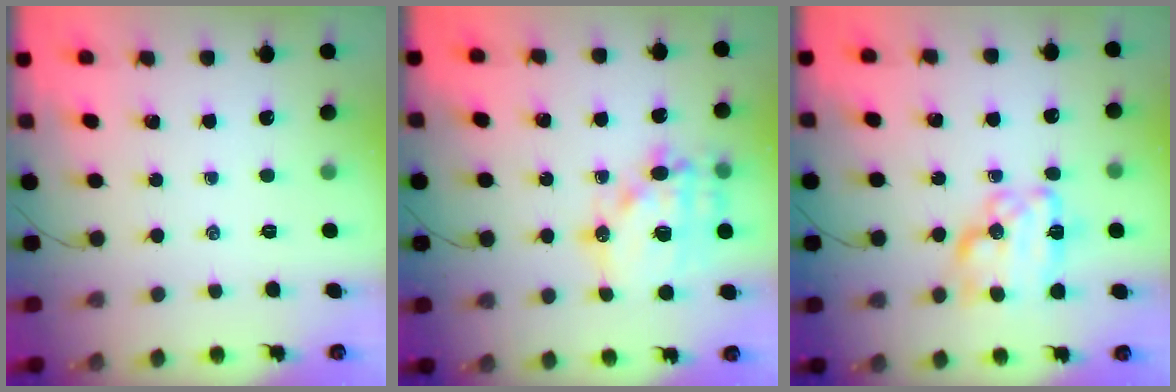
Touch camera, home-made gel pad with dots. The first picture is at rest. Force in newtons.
{"total": 17.4, "press": 17.1, "slide": 3.2}
{"total": 14.2, "press": 14.2, "slide": 0.4}